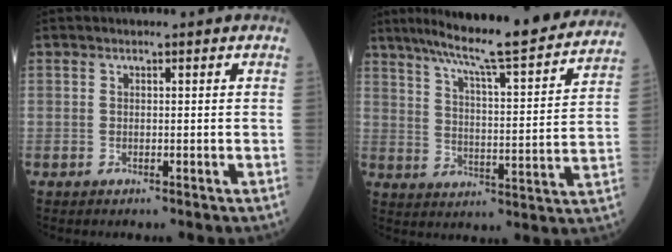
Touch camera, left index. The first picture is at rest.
{"total": 23.6, "force": [20.4, 1.3, 11.8], "torque": [-0.185, -0.016, 0.276]}